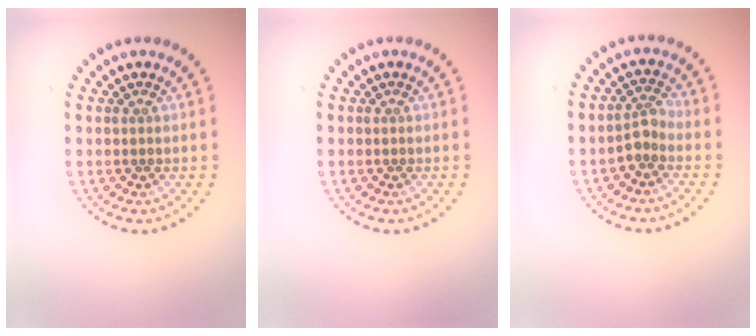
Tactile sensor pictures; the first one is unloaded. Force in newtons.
{"total": 0.0}
{"total": 1.7, "press": 1.4, "slide": 1.0}